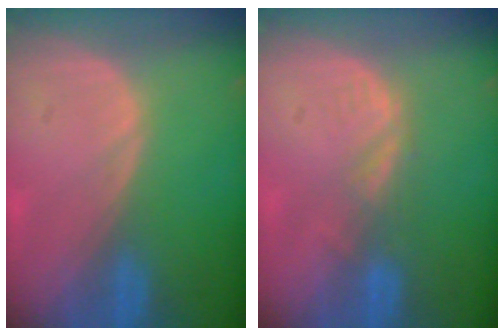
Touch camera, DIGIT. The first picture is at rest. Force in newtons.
{"total": 2.8, "press": 2.2, "slide": 1.7}